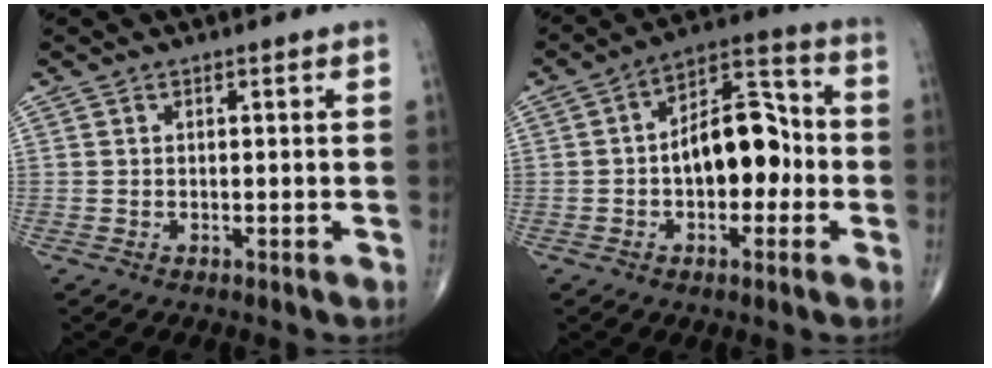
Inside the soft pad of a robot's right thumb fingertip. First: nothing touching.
{"total": 13.3, "force": [-1.3, 7.7, 10.7], "torque": [-0.138, 0.042, -0.029]}